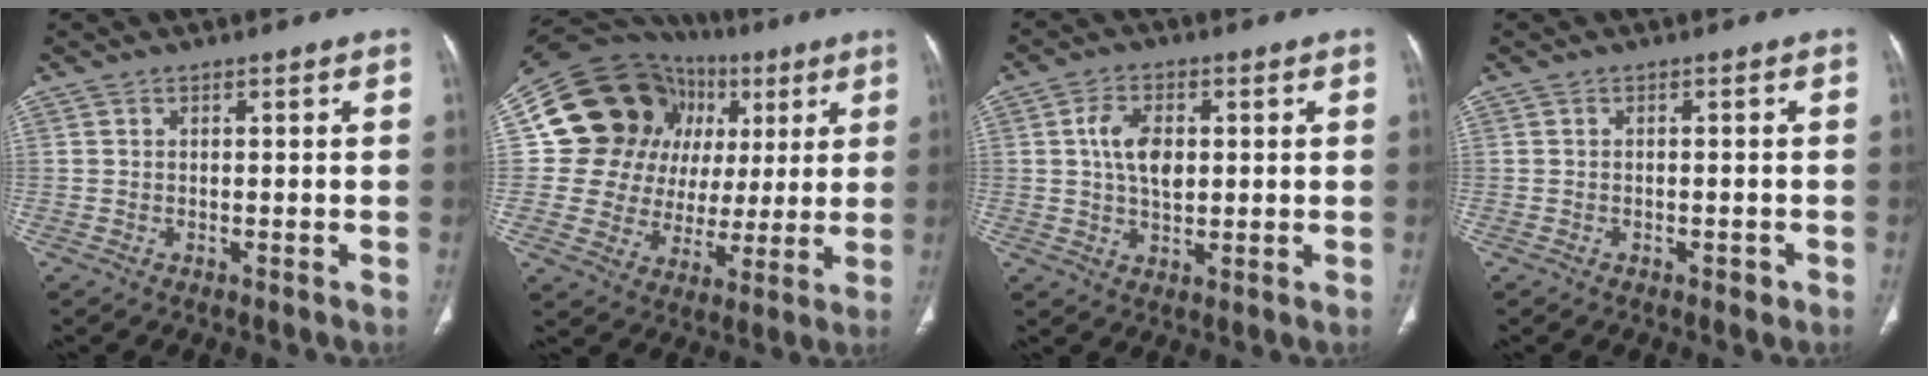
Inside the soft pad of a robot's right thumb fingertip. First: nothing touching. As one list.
[{"total": 23.8, "force": [6.9, 19.5, 11.7], "torque": [-0.124, 0.044, 0.128]}, {"total": 7.3, "force": [1.3, 4.4, 5.7], "torque": [-0.094, -0.001, 0.022]}, {"total": 1.2, "force": [-0.7, 0.7, 0.7], "torque": [-0.010, 0.001, -0.009]}]